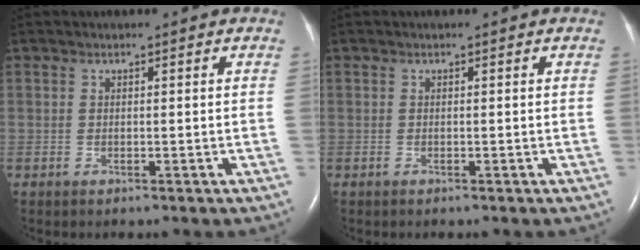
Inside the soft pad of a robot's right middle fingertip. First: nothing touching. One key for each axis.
{"total": 0.0}